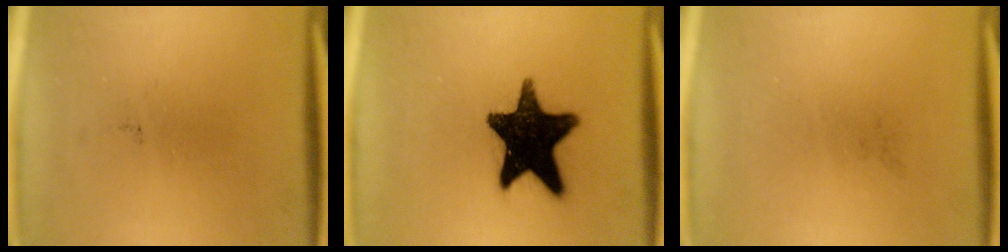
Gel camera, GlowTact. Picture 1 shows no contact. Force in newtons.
{"total": 17.4}
{"total": 0.0}